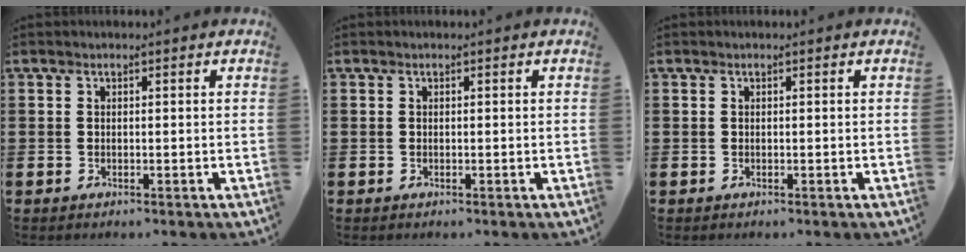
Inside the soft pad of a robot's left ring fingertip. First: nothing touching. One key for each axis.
{"total": 0.0}
{"total": 0.0}